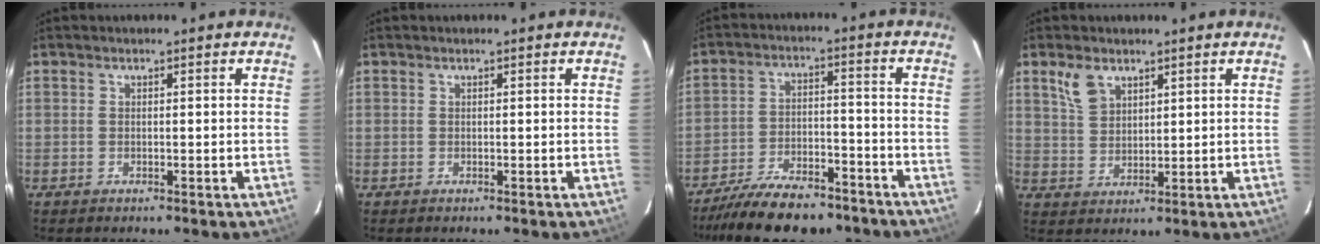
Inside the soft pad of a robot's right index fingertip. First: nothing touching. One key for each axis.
{"total": 0.0}
{"total": 17.0, "fx": -14.0, "fy": 5.8, "fz": 7.7, "tx": -0.158, "ty": -0.004, "tz": -0.209}
{"total": 5.5, "fx": 3.4, "fy": 3.2, "fz": 2.9, "tx": -0.057, "ty": 0.008, "tz": 0.072}